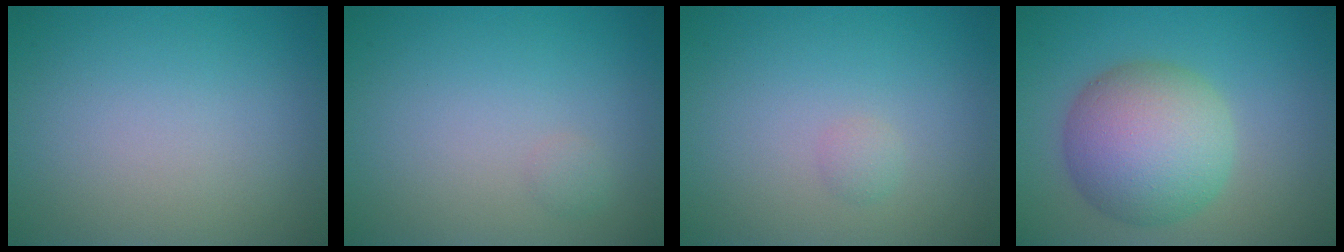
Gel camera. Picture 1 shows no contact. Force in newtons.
{"total": 0.6, "press": 0.6, "slide": 0.0}
{"total": 0.7, "press": 0.7, "slide": 0.0}
{"total": 8.1, "press": 8.1, "slide": 0.3}